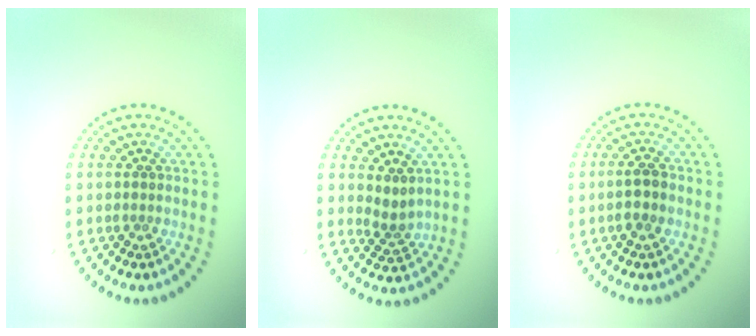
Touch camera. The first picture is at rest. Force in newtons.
{"total": 1.9, "press": 1.3, "slide": 1.4}
{"total": 2.0, "press": 1.9, "slide": 0.5}